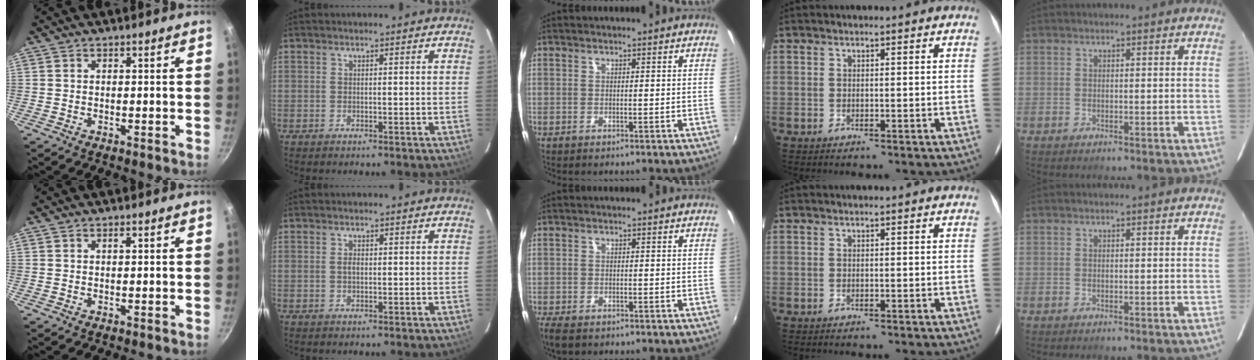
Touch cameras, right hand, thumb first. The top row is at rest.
{"thumb": {"total": 0.5, "force": [0.3, 0.2, 0.4], "torque": [-0.005, 0.001, 0.006]}, "index": {"total": 1.1, "force": [0.1, 0.7, 0.8], "torque": [-0.015, 0.003, 0.002]}, "middle": {"total": 4.1, "force": [-3.0, 1.6, 2.2], "torque": [-0.054, -0.018, -0.055]}}